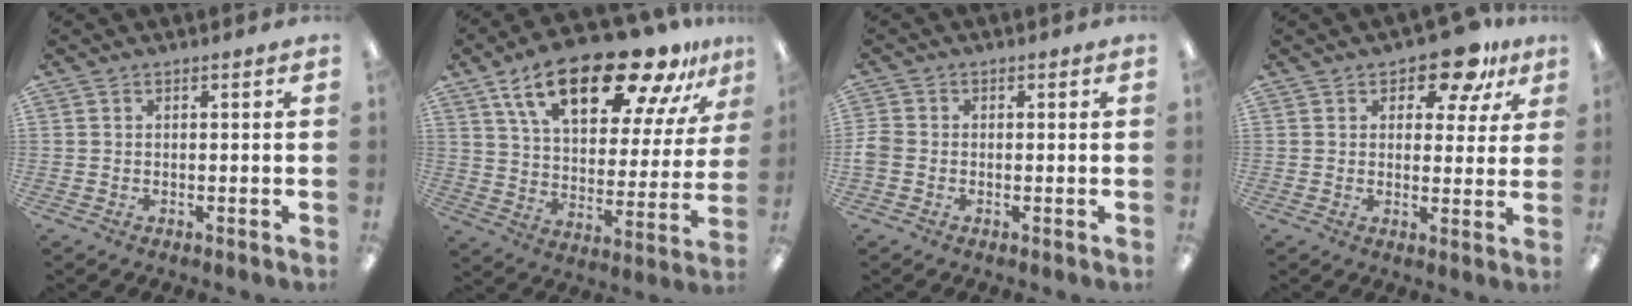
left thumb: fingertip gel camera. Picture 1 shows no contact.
{"total": 24.9, "force": [16.1, 10.1, 16.1], "torque": [-0.258, -0.084, 0.268]}
{"total": 2.7, "force": [-0.8, 2.2, 1.4], "torque": [-0.029, 0.006, -0.017]}
{"total": 10.3, "force": [6.8, 4.9, 6.0], "torque": [-0.071, -0.033, 0.115]}